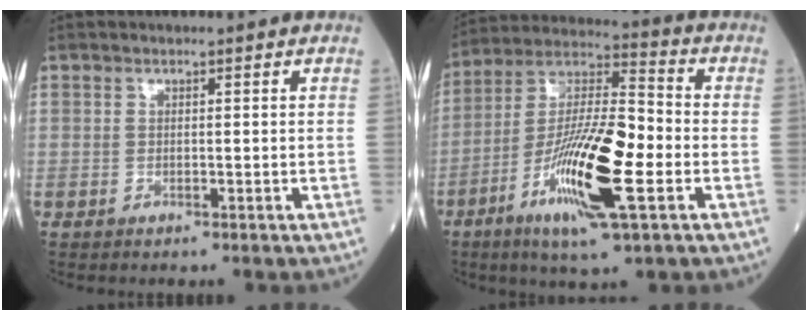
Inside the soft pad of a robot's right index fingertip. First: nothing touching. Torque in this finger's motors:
{"motor_torque": [0.85, -0.19, 1.05, 0.21]}